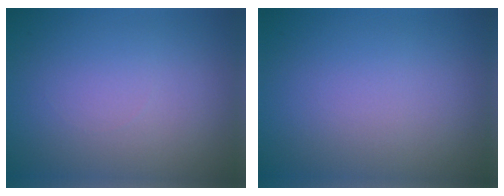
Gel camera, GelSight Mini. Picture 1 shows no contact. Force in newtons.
{"total": 0.0}